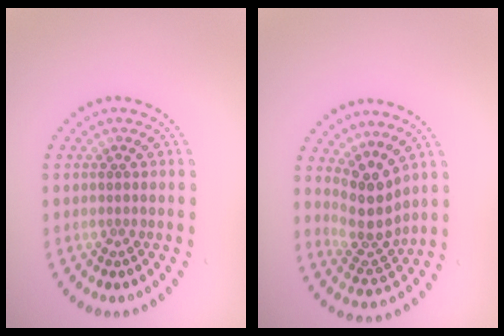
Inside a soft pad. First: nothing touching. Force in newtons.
{"total": 3.7, "press": 2.9, "slide": 2.2}